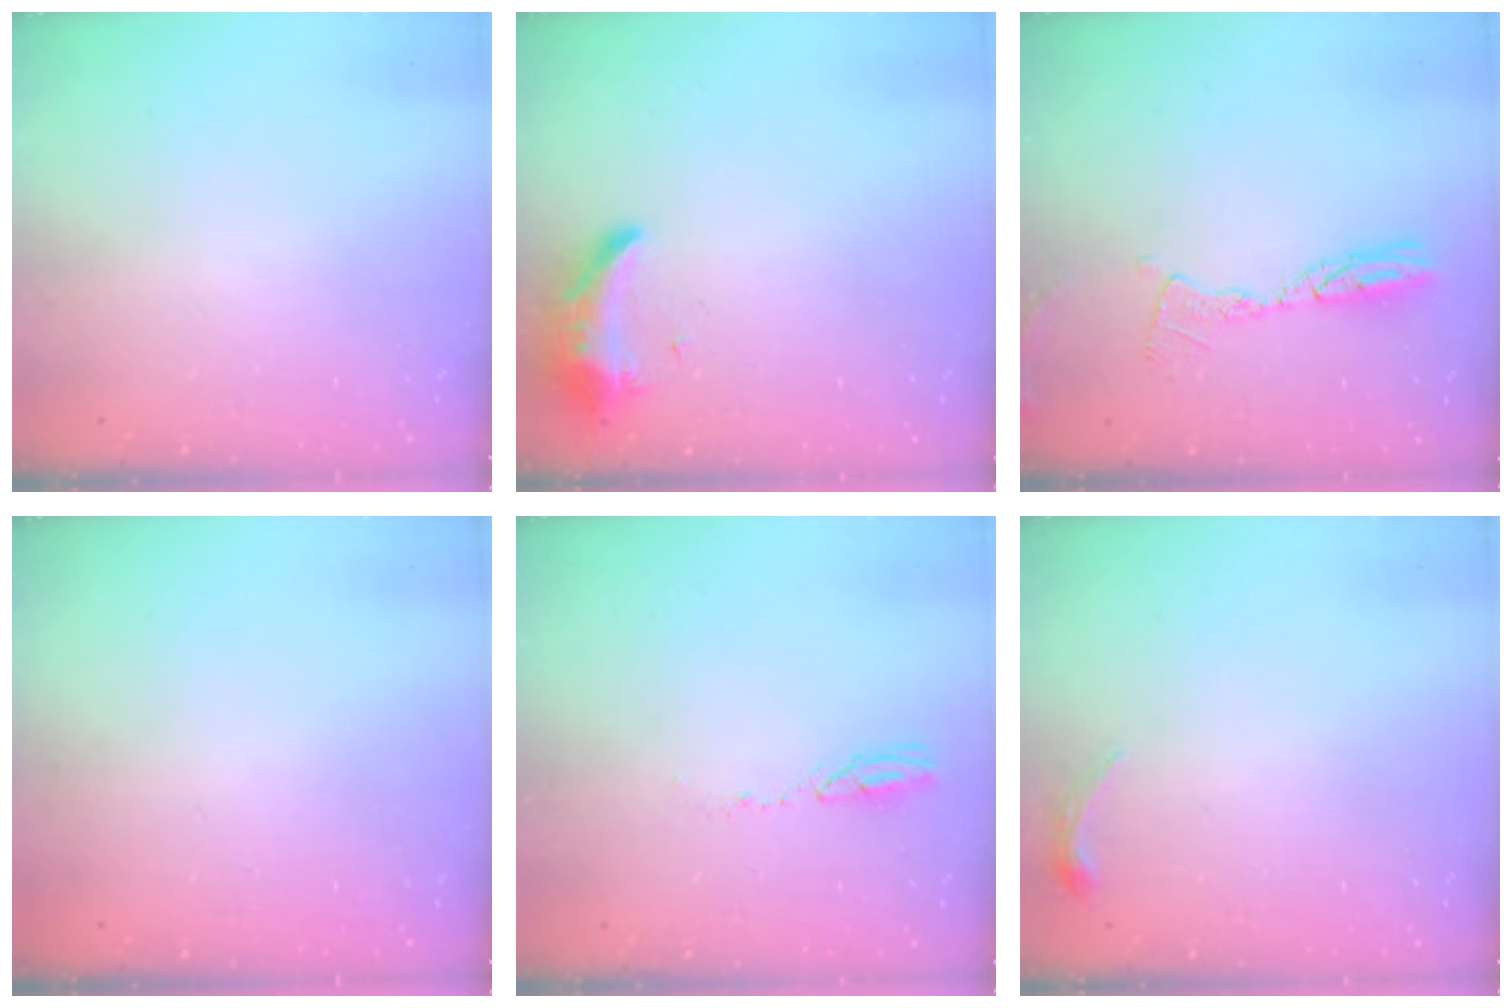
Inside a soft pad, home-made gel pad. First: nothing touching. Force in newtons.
{"total": 8.6, "press": 8.6, "slide": 0.3}
{"total": 9.7, "press": 9.6, "slide": 0.9}
{"total": 0.0}
{"total": 4.1, "press": 4.1, "slide": 0.4}
{"total": 3.4, "press": 3.3, "slide": 0.6}